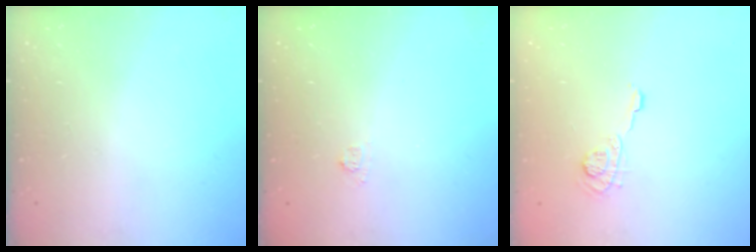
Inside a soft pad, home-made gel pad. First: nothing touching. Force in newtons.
{"total": 2.2, "press": 2.1, "slide": 0.9}
{"total": 5.5, "press": 5.4, "slide": 1.1}